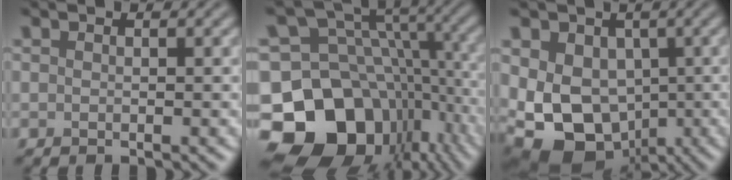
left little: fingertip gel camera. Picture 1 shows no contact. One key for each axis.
{"total": 15.8, "fx": -6.4, "fy": 11.9, "fz": 8.3, "tx": -0.153, "ty": 0.004, "tz": -0.096}
{"total": 10.6, "fx": -1.9, "fy": 8.0, "fz": 6.7, "tx": -0.094, "ty": -0.012, "tz": -0.032}